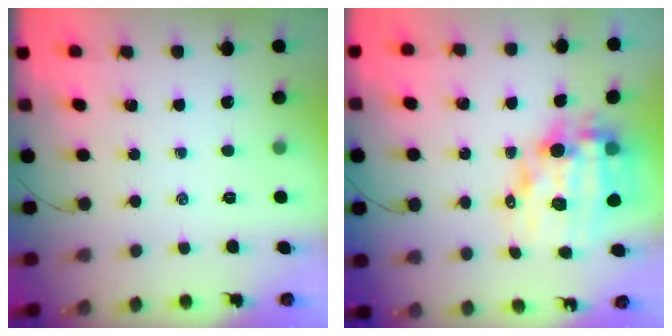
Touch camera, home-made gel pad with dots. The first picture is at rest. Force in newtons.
{"total": 14.1, "press": 13.6, "slide": 3.5}